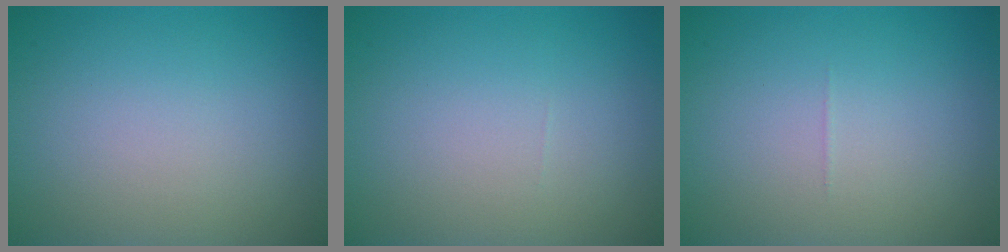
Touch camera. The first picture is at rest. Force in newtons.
{"total": 0.0}
{"total": 0.0}